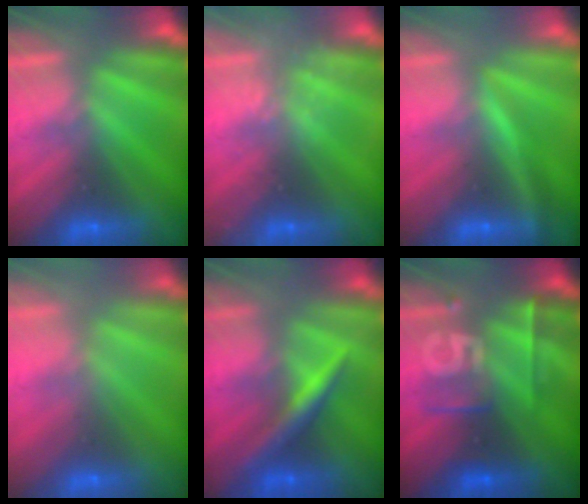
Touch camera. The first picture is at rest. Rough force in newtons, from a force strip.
{"total": 2.2}
{"total": 2.8}
{"total": 2.9}
{"total": 2.4}
{"total": 2.4}